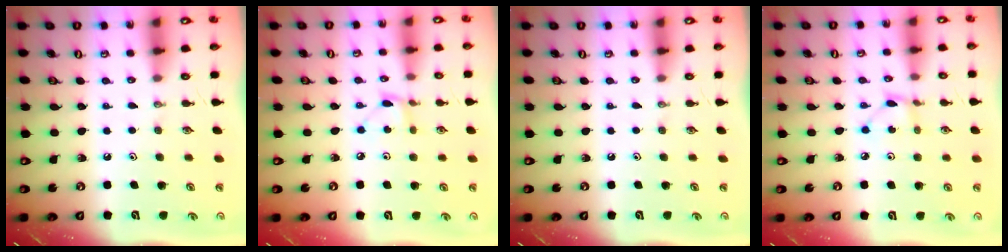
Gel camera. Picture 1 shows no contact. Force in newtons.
{"total": 4.7, "press": 4.7, "slide": 0.4}
{"total": 0.0}
{"total": 2.6, "press": 2.6, "slide": 0.3}